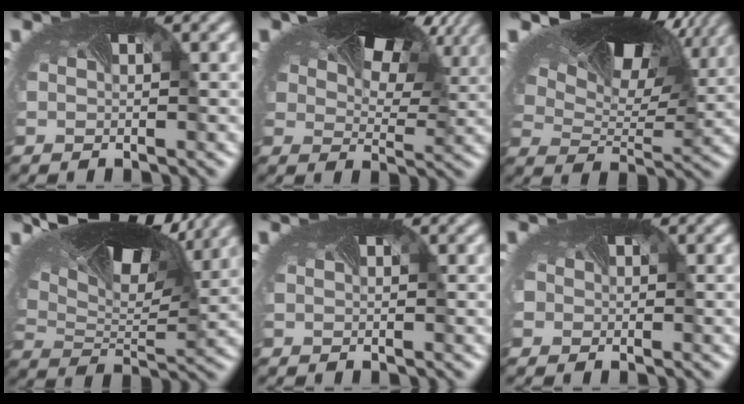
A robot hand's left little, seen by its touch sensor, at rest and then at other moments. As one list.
[{"total": 10.4, "force": [5.8, 5.2, 6.8], "torque": [-0.116, 0.007, 0.094]}, {"total": 12.7, "force": [8.7, 5.6, 7.4], "torque": [-0.149, 0.026, 0.139]}, {"total": 11.3, "force": [6.8, 4.8, 7.6], "torque": [-0.145, 0.006, 0.119]}, {"total": 0.0}, {"total": 1.5, "force": [-0.6, 1.3, 0.2], "torque": [-0.018, -0.016, 0.000]}]